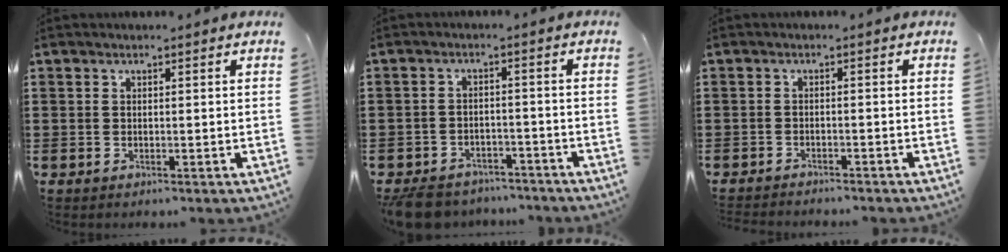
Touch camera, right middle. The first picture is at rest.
{"total": 4.7, "force": [-4.5, 1.2, 0.5], "torque": [-0.014, 0.011, -0.093]}
{"total": 1.5, "force": [-1.5, 0.1, -0.1], "torque": [-0.003, 0.002, -0.033]}